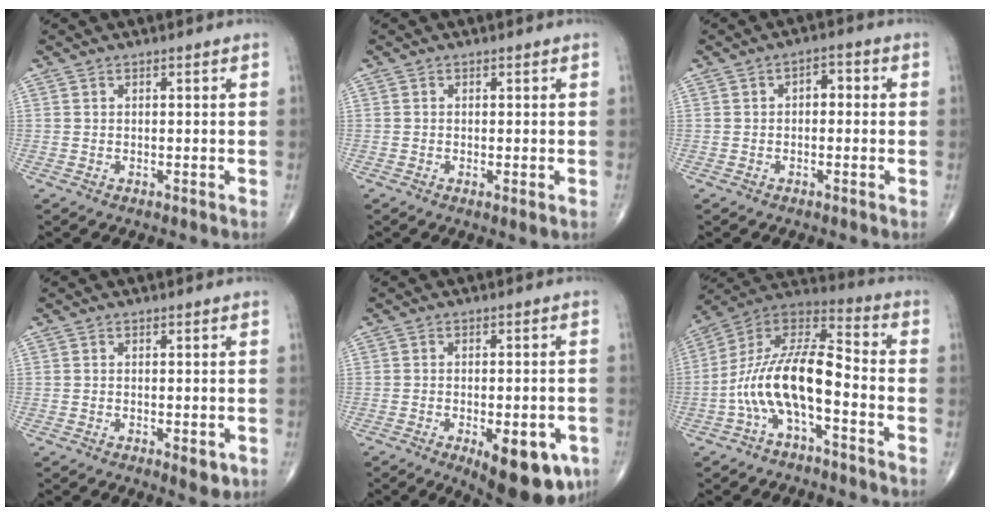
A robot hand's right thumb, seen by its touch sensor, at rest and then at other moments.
{"total": 1.3, "force": [-0.3, 0.2, 1.3], "torque": [-0.029, -0.007, -0.006]}
{"total": 3.0, "force": [0.0, 1.9, 2.3], "torque": [-0.015, 0.011, -0.009]}
{"total": 3.3, "force": [-1.2, 1.4, 2.7], "torque": [-0.028, -0.004, -0.012]}
{"total": 14.0, "force": [-6.2, 5.7, 11.2], "torque": [-0.110, 0.007, -0.070]}
{"total": 14.6, "force": [-4.8, 5.6, 12.6], "torque": [-0.240, 0.077, -0.095]}